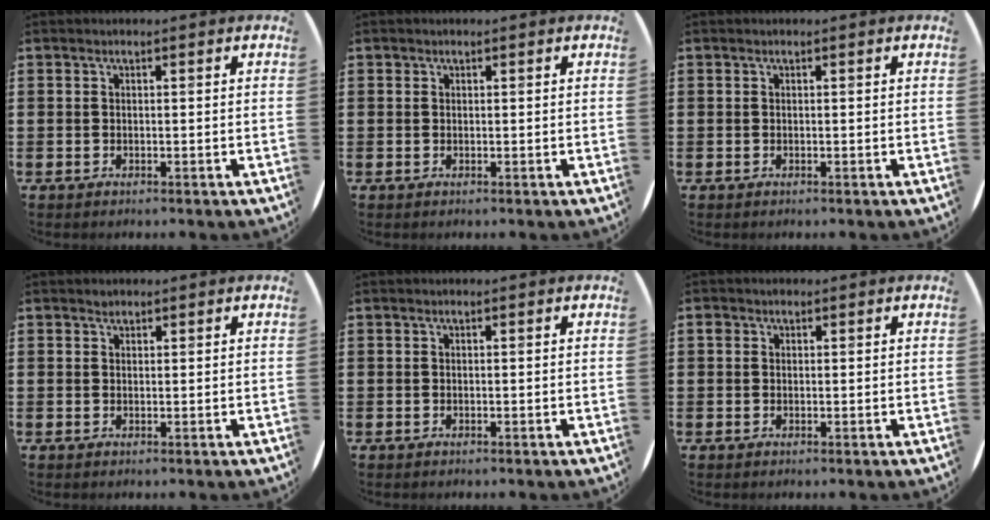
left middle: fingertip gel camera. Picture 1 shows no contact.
{"total": 0.0}
{"total": 0.0}
{"total": 0.8, "force": [0.7, 0.4, 0.0], "torque": [0.008, 0.000, 0.011]}
{"total": 0.0}
{"total": 0.8, "force": [0.4, 0.7, 0.2], "torque": [-0.005, 0.007, 0.007]}